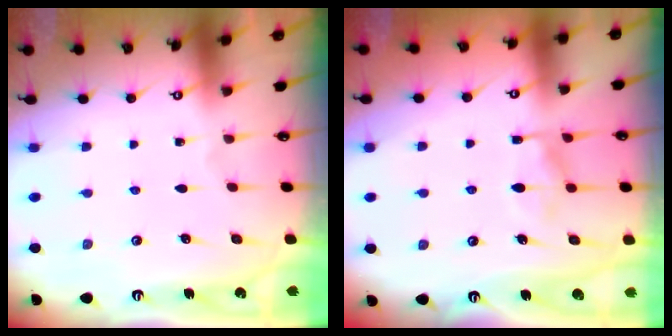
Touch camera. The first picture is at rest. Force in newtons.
{"total": 8.5, "press": 8.5, "slide": 0.9}